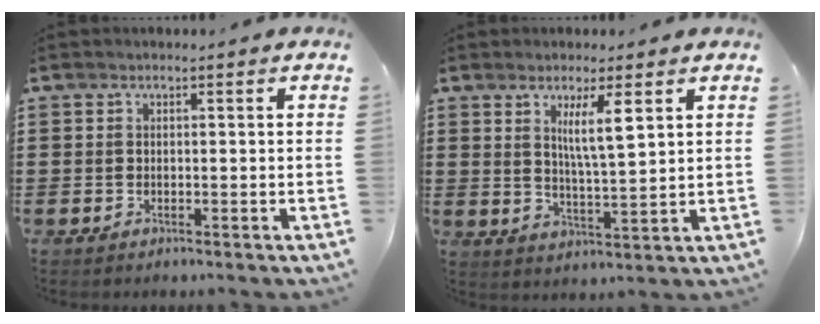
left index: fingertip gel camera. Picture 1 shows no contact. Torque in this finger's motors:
{"motor_torque": [0.76, -0.51, 0.21, 0.11]}